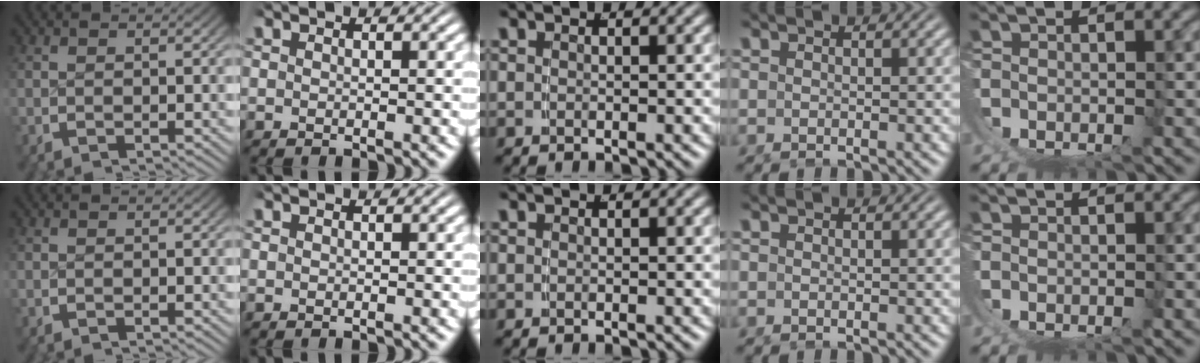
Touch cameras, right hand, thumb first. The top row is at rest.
{}